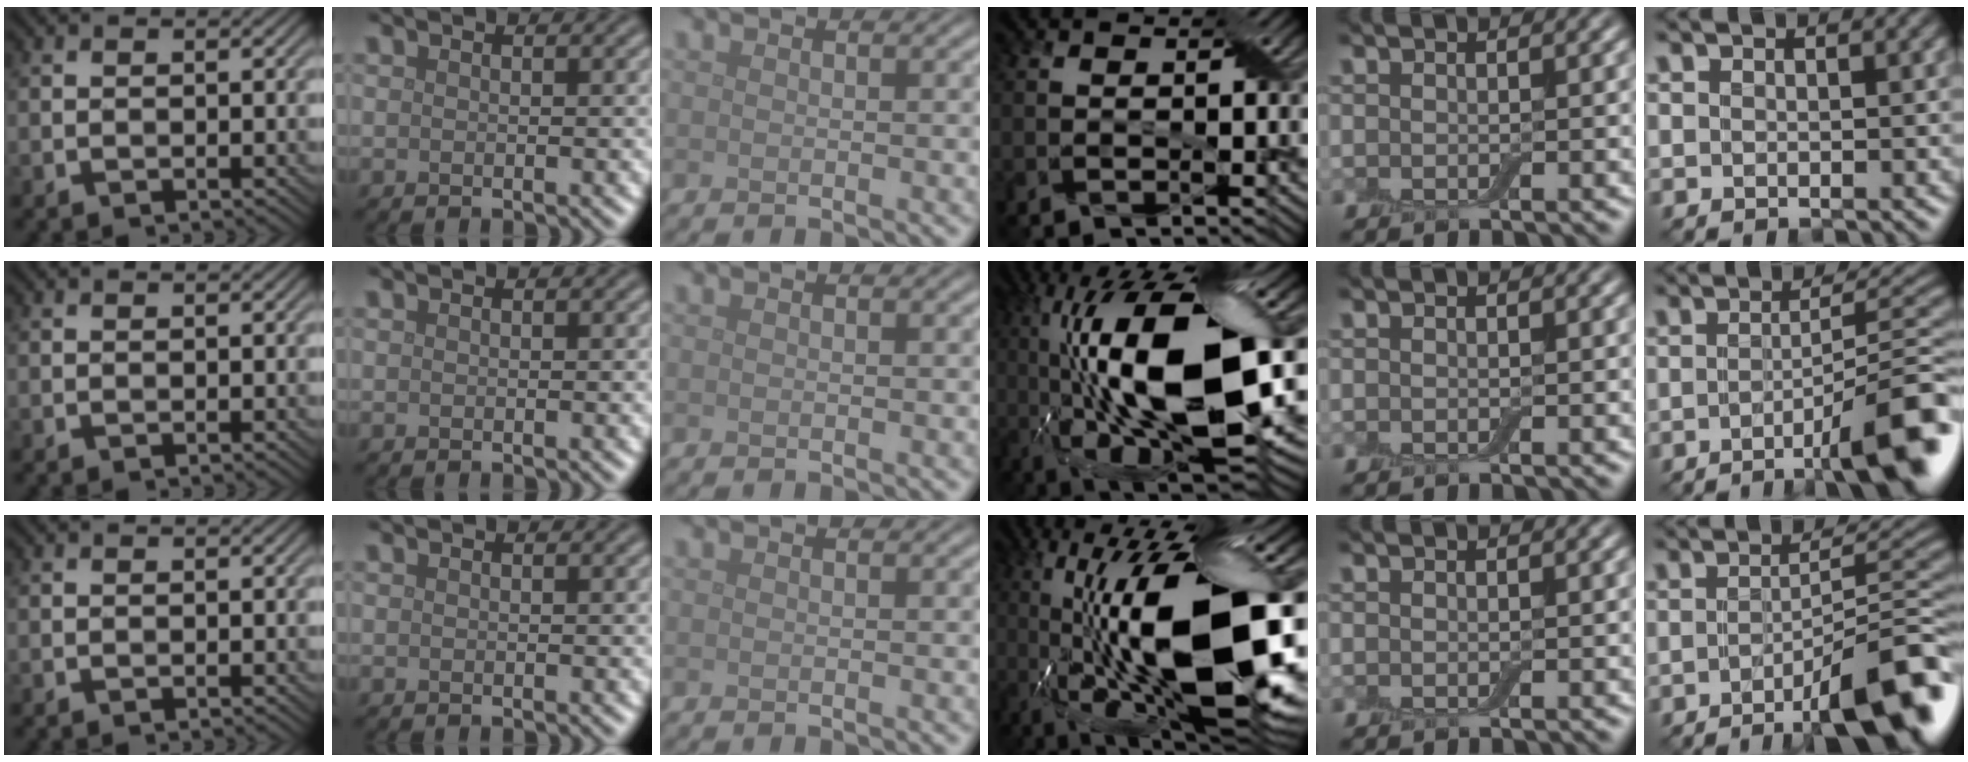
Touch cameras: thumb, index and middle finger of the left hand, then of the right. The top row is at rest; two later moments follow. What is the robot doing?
{"motion": "close", "object": "airpods case & airpods"}